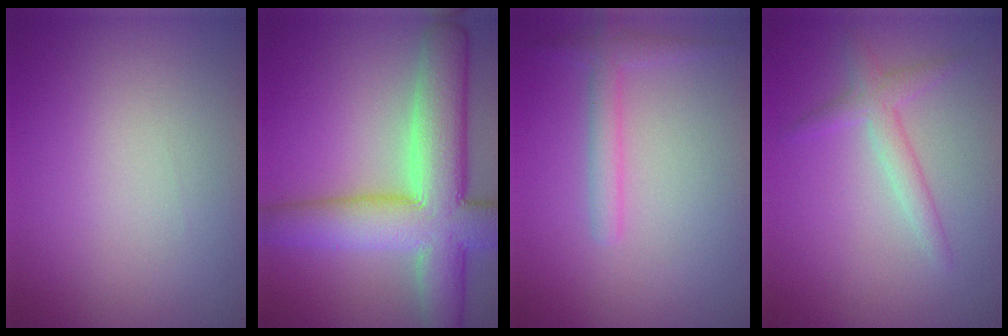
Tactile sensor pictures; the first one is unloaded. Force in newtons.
{"total": 10.6, "press": 10.6, "slide": 0.6}
{"total": 1.4, "press": 1.4, "slide": 0.1}
{"total": 2.2, "press": 2.2, "slide": 0.1}